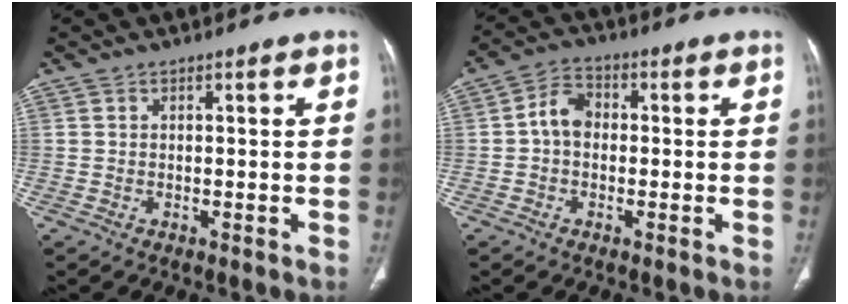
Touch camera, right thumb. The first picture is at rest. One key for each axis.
{"total": 5.1, "fx": -0.3, "fy": 3.9, "fz": 3.3, "tx": -0.044, "ty": 0.018, "tz": -0.015}